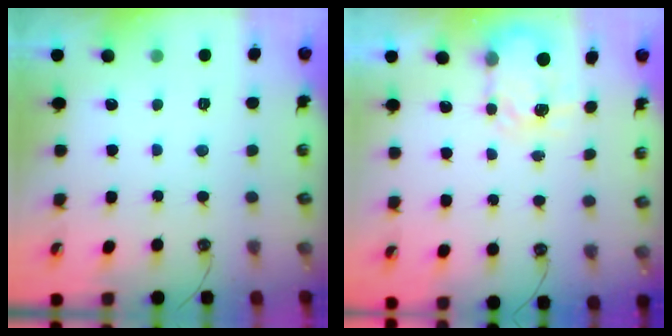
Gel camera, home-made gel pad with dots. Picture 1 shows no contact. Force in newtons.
{"total": 4.6, "press": 4.5, "slide": 0.3}